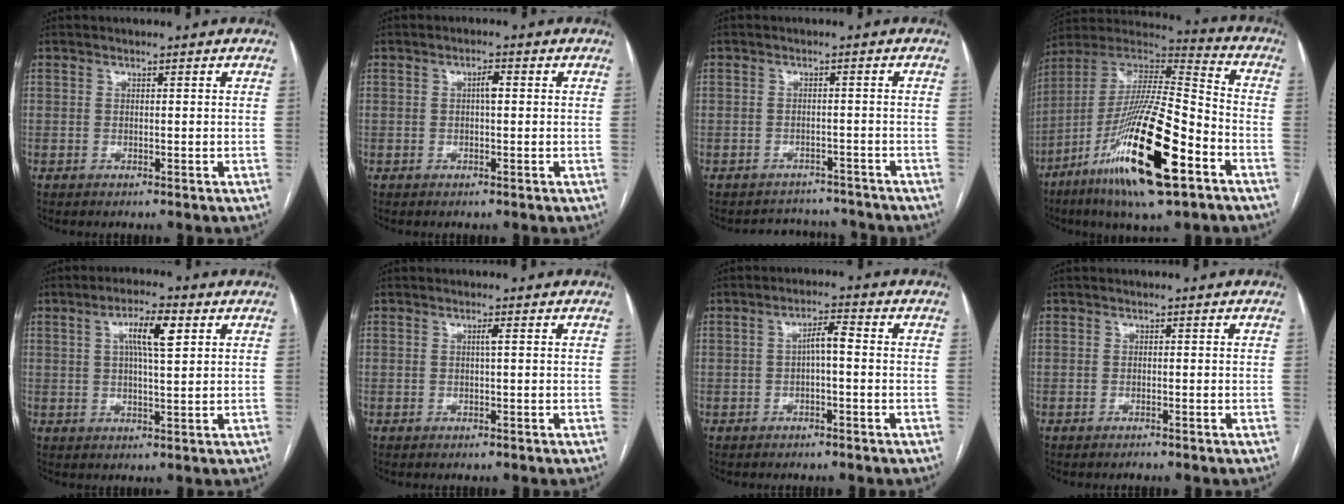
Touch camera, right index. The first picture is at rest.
{"total": 1.9, "force": [0.3, 0.5, 1.8], "torque": [-0.029, 0.004, 0.004]}
{"total": 5.9, "force": [-5.4, 2.0, -0.7], "torque": [0.016, 0.020, -0.067]}
{"total": 24.2, "force": [-11.2, 3.4, 21.2], "torque": [-0.406, -0.042, -0.198]}
{"total": 6.5, "force": [2.3, 1.0, 6.1], "torque": [-0.110, 0.009, 0.037]}
{"total": 0.8, "force": [0.2, -0.2, 0.8], "torque": [-0.014, 0.002, 0.003]}
{"total": 3.2, "force": [-0.3, 0.7, 3.1], "torque": [-0.053, 0.013, -0.004]}
{"total": 0.6, "force": [-0.6, 0.0, 0.2], "torque": [-0.008, -0.001, -0.009]}